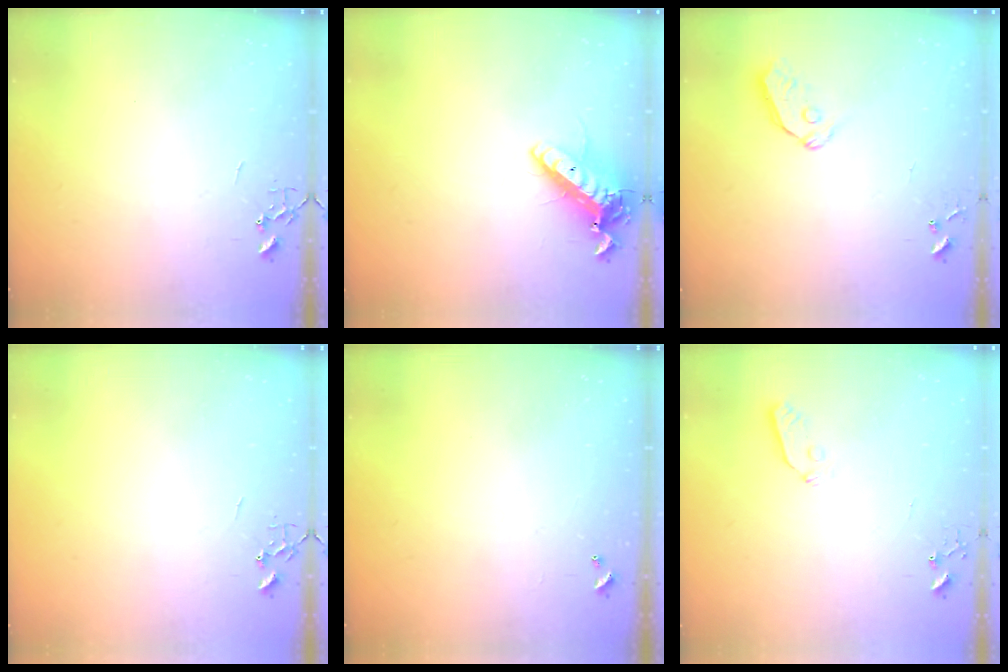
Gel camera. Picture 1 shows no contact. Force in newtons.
{"total": 14.3, "press": 14.0, "slide": 2.8}
{"total": 6.1, "press": 6.1, "slide": 0.6}
{"total": 0.0}
{"total": 0.0}
{"total": 3.6, "press": 3.6, "slide": 0.5}